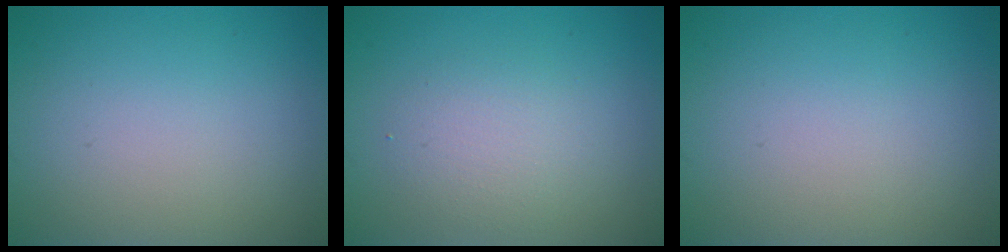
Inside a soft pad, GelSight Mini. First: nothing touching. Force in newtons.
{"total": 2.4, "press": 2.4, "slide": 0.2}
{"total": 0.0}